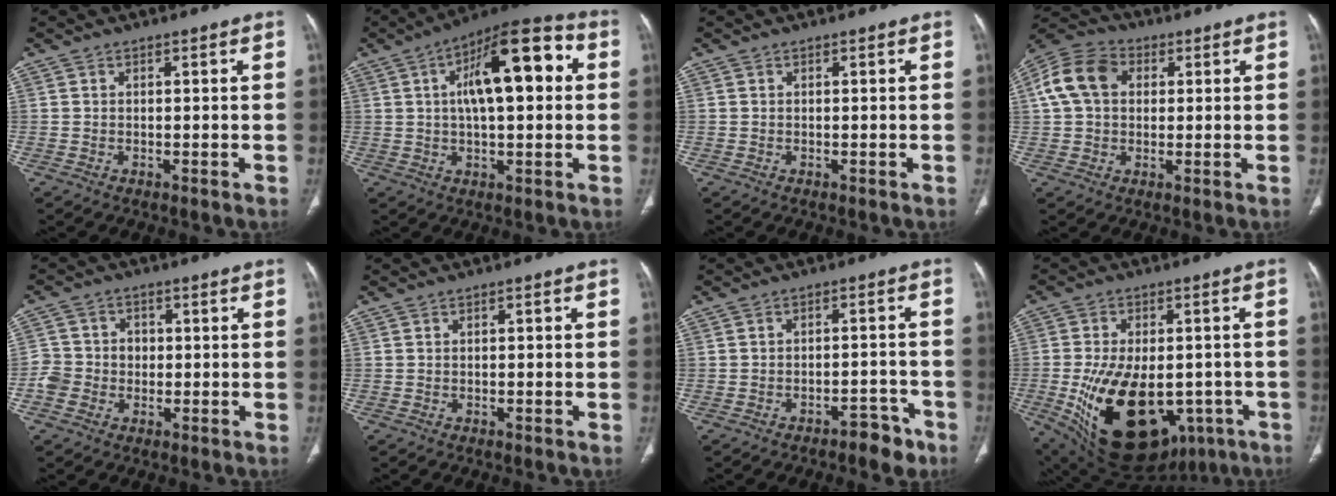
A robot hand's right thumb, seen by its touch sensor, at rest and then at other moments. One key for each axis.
{"total": 17.3, "fx": 3.4, "fy": 6.8, "fz": 15.5, "tx": -0.221, "ty": 0.026, "tz": 0.045}
{"total": 0.0}
{"total": 11.4, "fx": 2.5, "fy": 8.5, "fz": 7.2, "tx": -0.134, "ty": 0.025, "tz": 0.037}
{"total": 5.6, "fx": -1.2, "fy": 5.1, "fz": 1.8, "tx": -0.015, "ty": 0.019, "tz": -0.026}
{"total": 0.9, "fx": 0.0, "fy": 0.4, "fz": 0.8, "tx": -0.013, "ty": 0.002, "tz": -0.001}
{"total": 5.3, "fx": -3.8, "fy": 2.5, "fz": 2.8, "tx": -0.022, "ty": 0.037, "tz": -0.047}
{"total": 25.5, "fx": -7.7, "fy": 15.2, "fz": 19.0, "tx": -0.319, "ty": -0.010, "tz": -0.085}